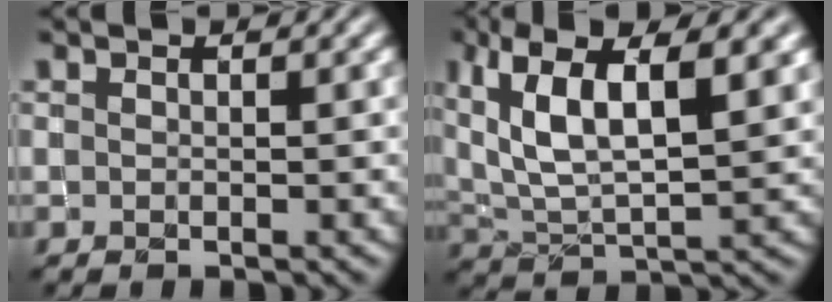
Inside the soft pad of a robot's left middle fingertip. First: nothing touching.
{"total": 10.3, "force": [4.3, 4.2, 8.4], "torque": [-0.161, 0.014, 0.077]}